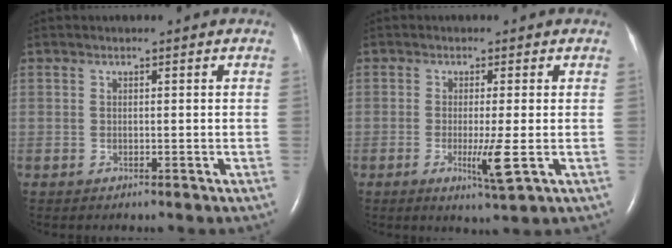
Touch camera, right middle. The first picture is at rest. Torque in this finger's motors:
{"motor_torque": [-0.07, 0.14, 0.13, 0.08]}